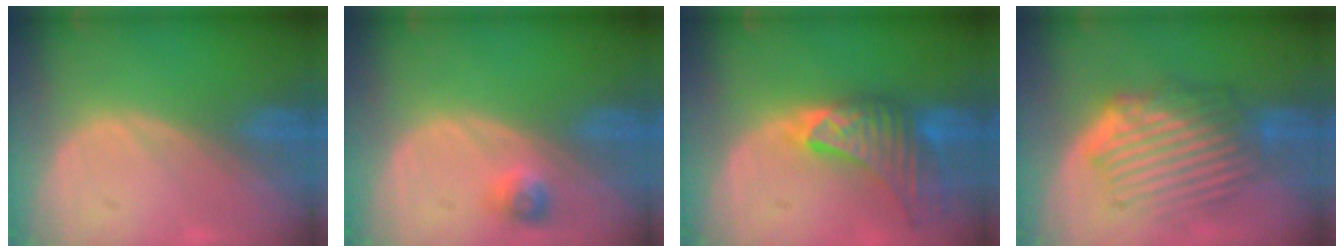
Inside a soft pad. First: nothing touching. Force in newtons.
{"total": 2.2, "press": 2.2, "slide": 0.2}
{"total": 9.0, "press": 8.2, "slide": 3.8}
{"total": 9.4, "press": 8.4, "slide": 4.3}